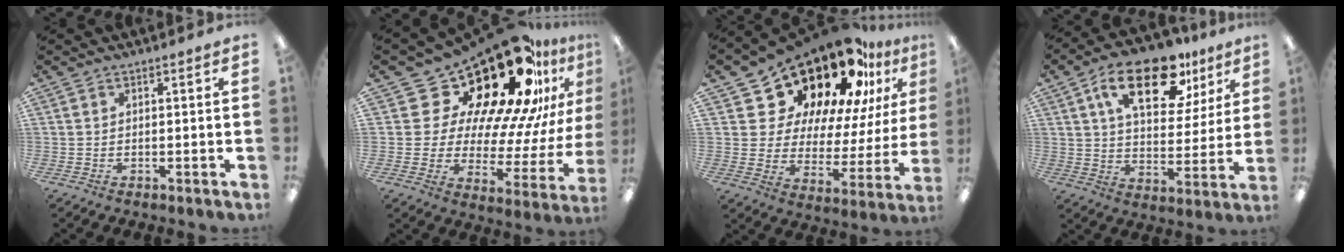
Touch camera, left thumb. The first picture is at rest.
{"total": 27.9, "force": [18.6, 12.7, 16.4], "torque": [-0.231, -0.153, 0.332]}
{"total": 22.1, "force": [17.9, 9.2, 9.1], "torque": [-0.150, -0.136, 0.312]}
{"total": 19.6, "force": [11.1, 9.7, 12.9], "torque": [-0.202, -0.038, 0.185]}